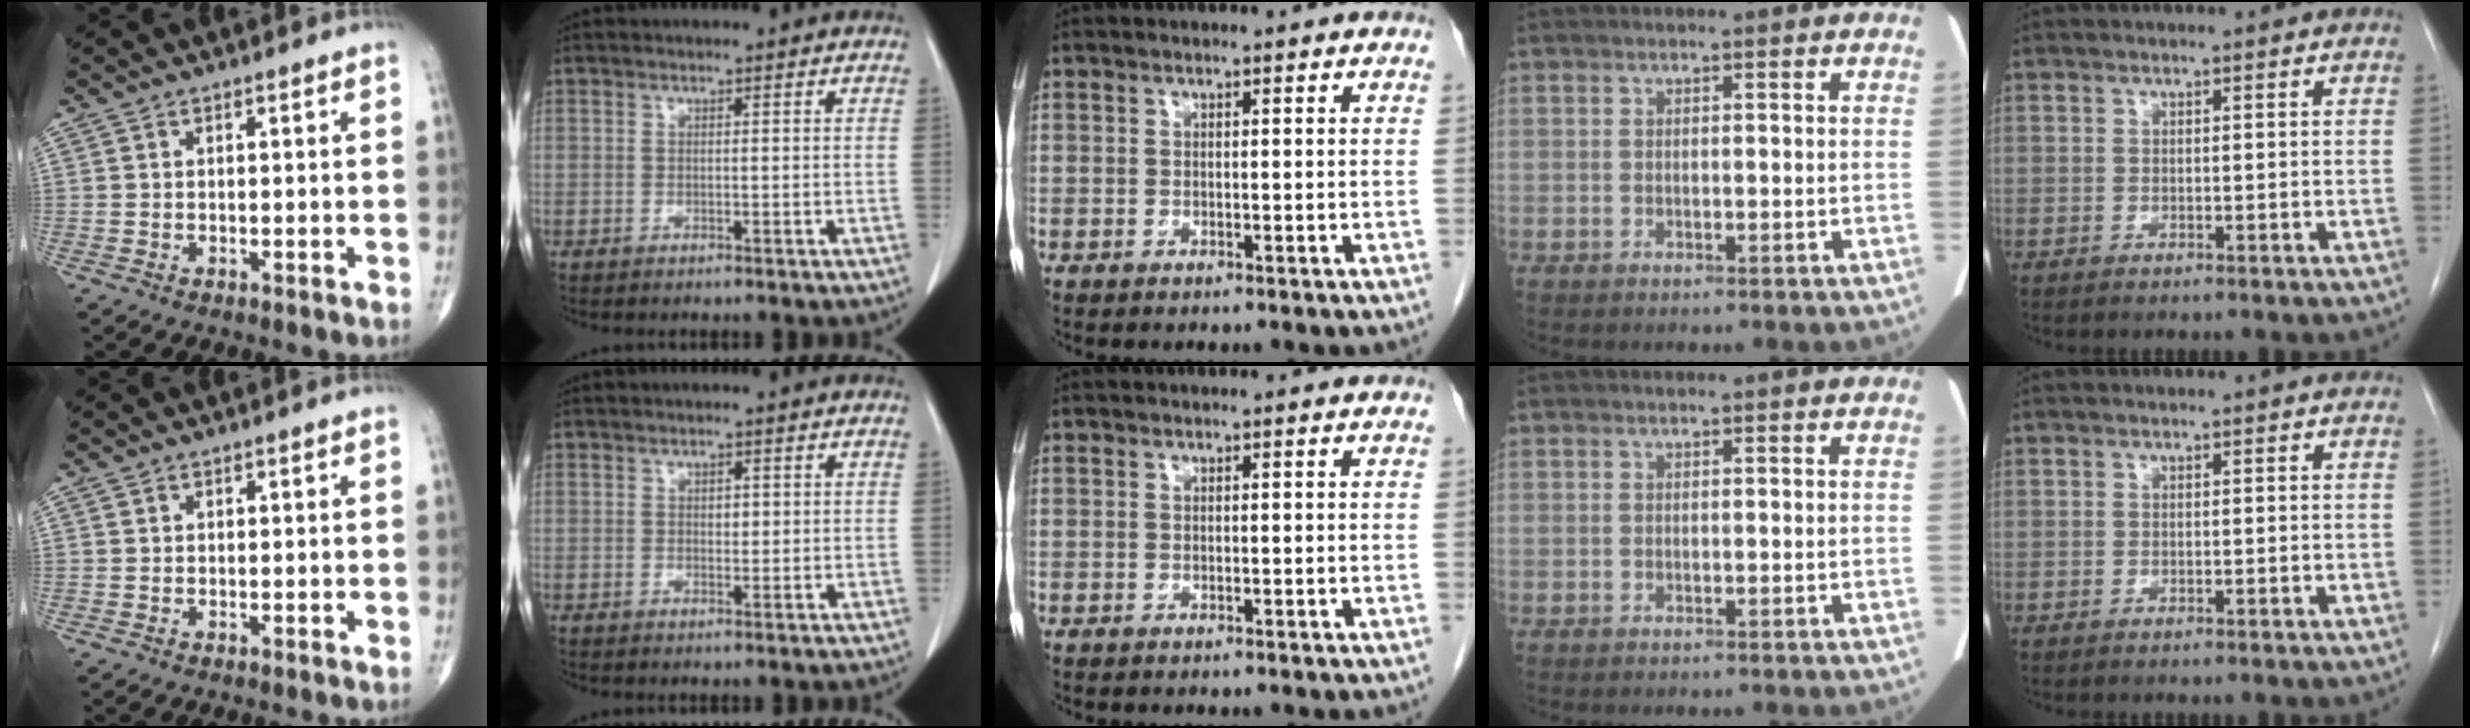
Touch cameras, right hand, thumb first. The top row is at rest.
{"index": {"total": 1.2, "force": [0.3, 0.8, 0.9], "torque": [-0.012, -0.001, 0.005]}}